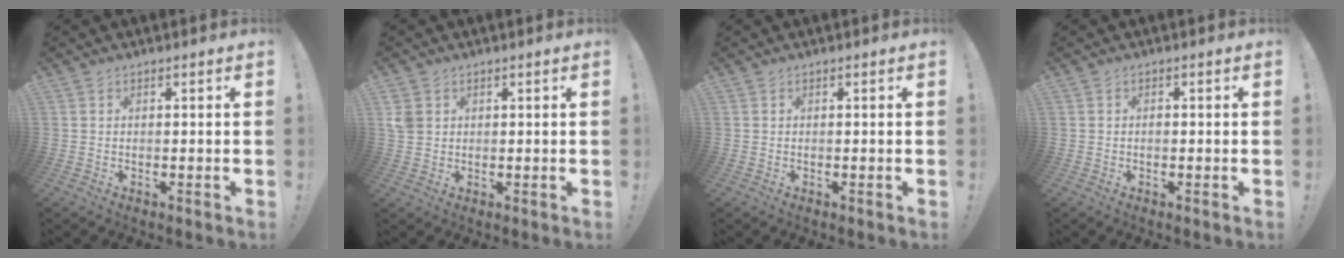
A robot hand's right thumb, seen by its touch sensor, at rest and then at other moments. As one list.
[{"total": 3.6, "force": [1.3, 3.0, 1.6], "torque": [-0.028, 0.004, 0.028]}, {"total": 0.0}, {"total": 0.6, "force": [-0.4, 0.4, 0.3], "torque": [-0.010, 0.004, -0.006]}]